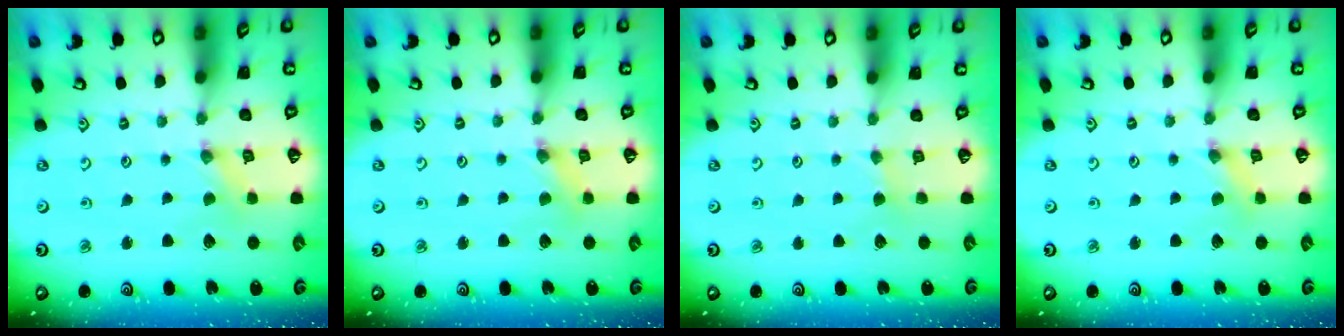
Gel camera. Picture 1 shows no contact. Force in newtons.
{"total": 1.8, "press": 1.8, "slide": 0.3}
{"total": 2.0, "press": 2.0, "slide": 0.3}
{"total": 1.6, "press": 1.6, "slide": 0.3}